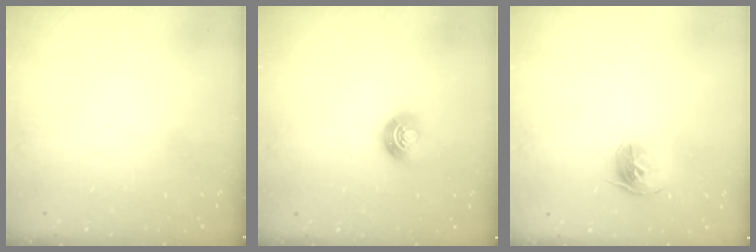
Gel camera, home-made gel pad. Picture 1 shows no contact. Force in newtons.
{"total": 8.1, "press": 8.0, "slide": 1.1}
{"total": 9.9, "press": 9.8, "slide": 1.0}